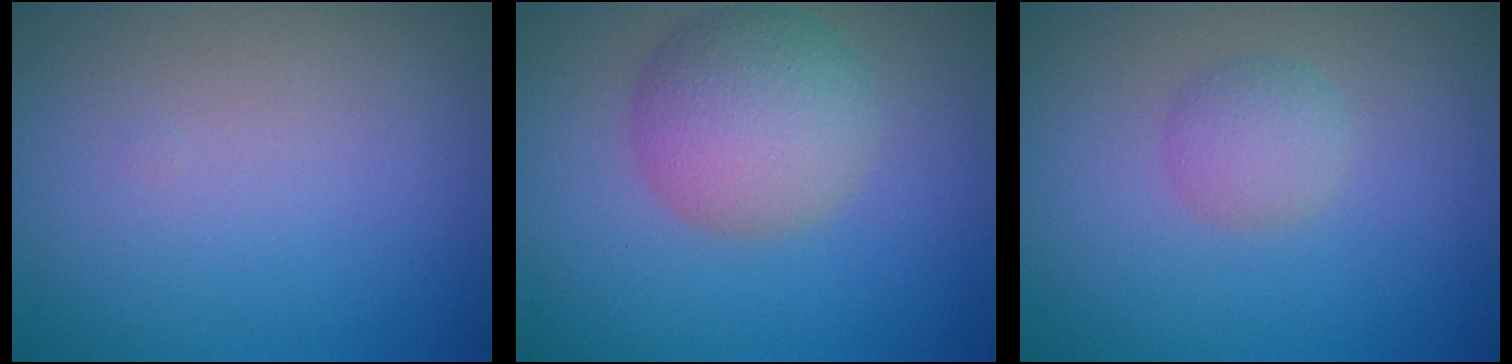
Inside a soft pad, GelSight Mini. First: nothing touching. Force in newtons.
{"total": 5.4, "press": 5.4, "slide": 0.2}
{"total": 1.9, "press": 1.9, "slide": 0.0}